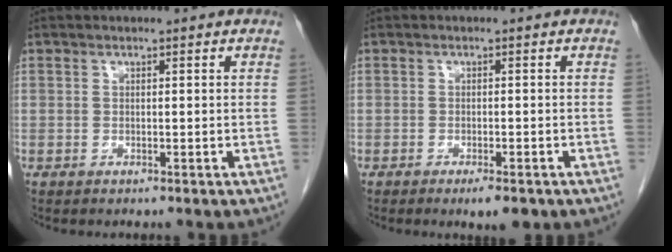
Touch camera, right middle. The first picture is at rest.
{"total": 3.2, "force": [-2.0, 0.7, 2.3], "torque": [-0.032, -0.005, -0.024]}